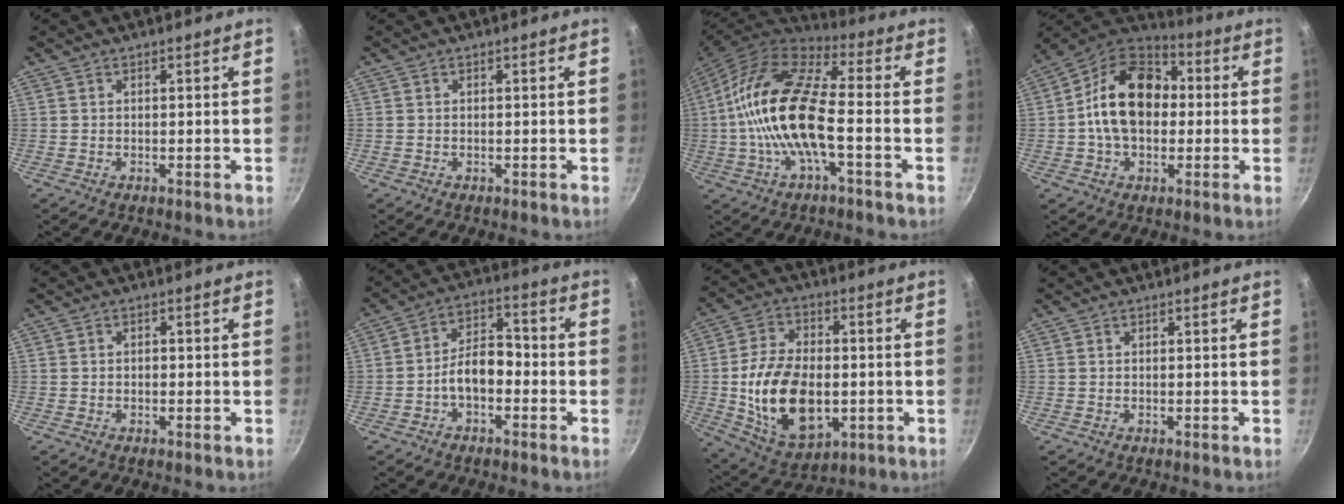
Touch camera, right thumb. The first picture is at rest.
{"total": 0.0}
{"total": 18.5, "force": [-2.2, 7.0, 17.0], "torque": [-0.322, 0.034, -0.058]}
{"total": 17.7, "force": [0.5, 12.4, 12.6], "torque": [-0.179, 0.035, -0.010]}
{"total": 0.8, "force": [-0.2, 0.6, 0.5], "torque": [-0.006, 0.004, -0.003]}
{"total": 7.8, "force": [-2.6, 4.6, 5.7], "torque": [-0.071, 0.043, -0.051]}
{"total": 18.7, "force": [-2.0, 11.7, 14.4], "torque": [-0.242, 0.009, -0.020]}
{"total": 0.0}